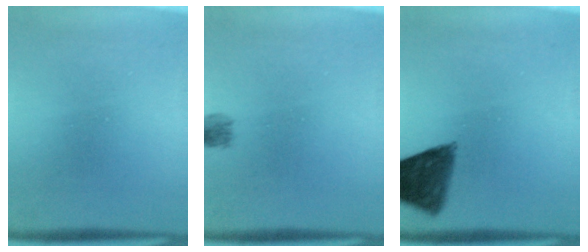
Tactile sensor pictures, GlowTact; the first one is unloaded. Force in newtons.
{"total": 1.8}
{"total": 8.2}